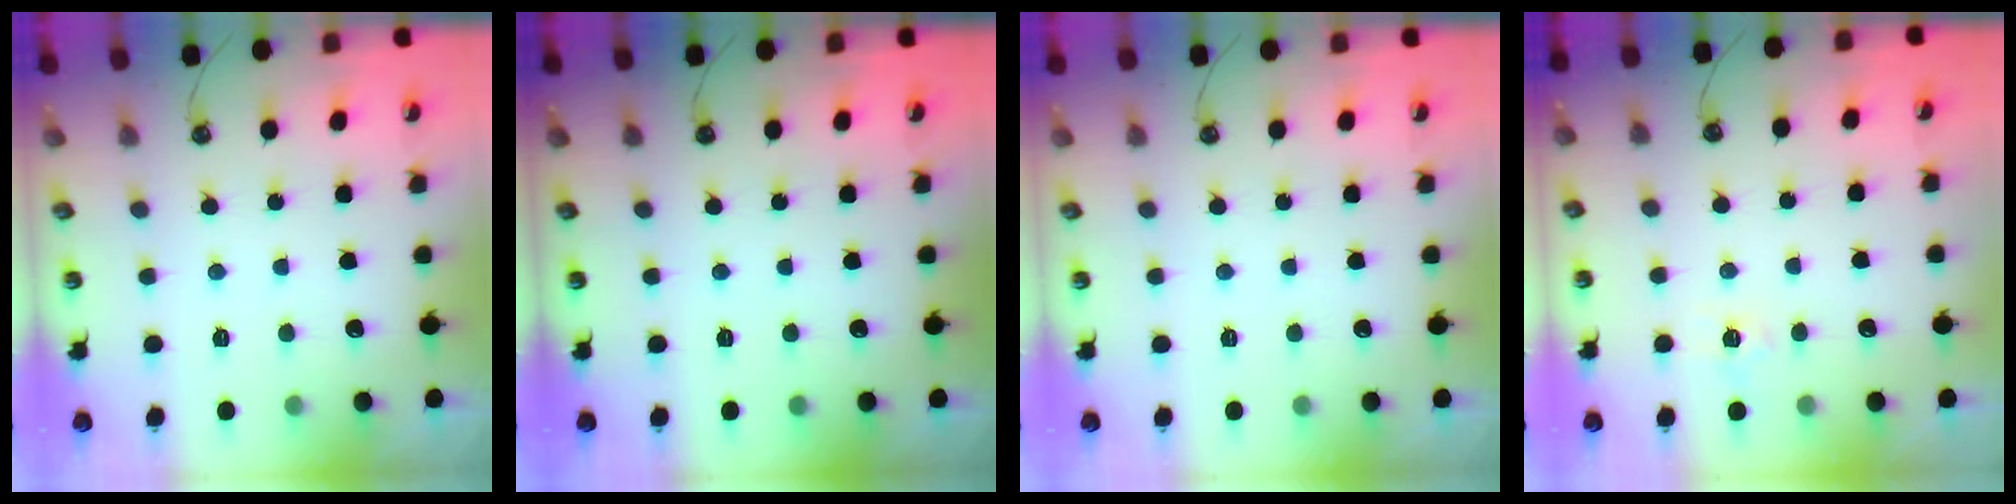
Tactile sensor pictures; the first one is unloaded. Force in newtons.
{"total": 0.0}
{"total": 0.0}
{"total": 6.8, "press": 6.8, "slide": 0.6}